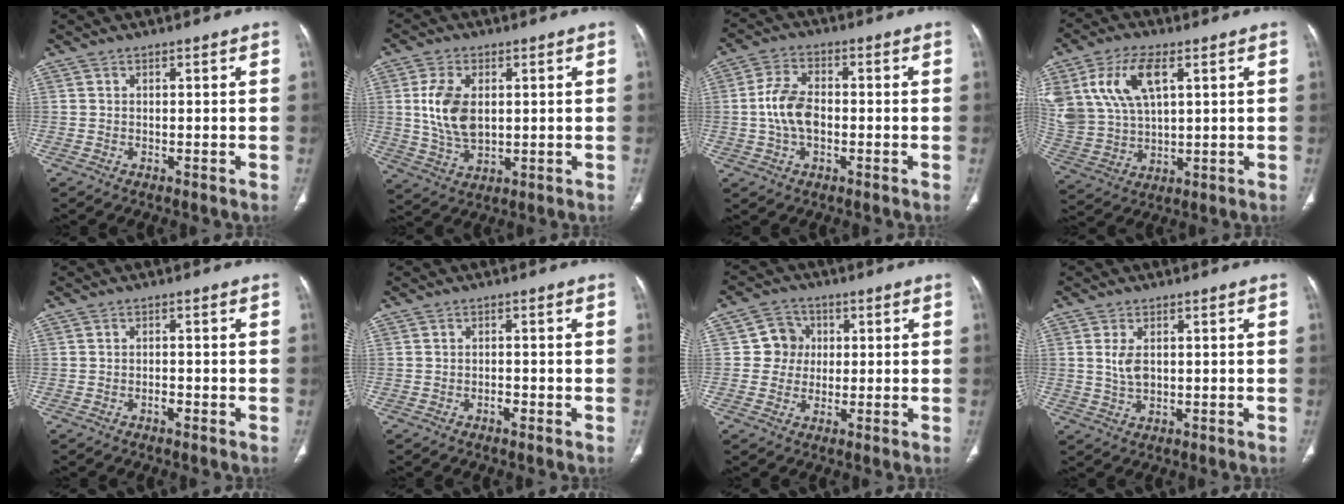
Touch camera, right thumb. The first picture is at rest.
{"total": 10.0, "force": [1.5, 6.0, 7.9], "torque": [-0.153, -0.010, 0.038]}
{"total": 8.2, "force": [-0.7, 5.1, 6.4], "torque": [-0.123, 0.016, -0.018]}
{"total": 15.9, "force": [6.1, 8.8, 11.8], "torque": [-0.242, -0.008, 0.129]}
{"total": 1.2, "force": [-0.8, 0.5, 0.8], "torque": [-0.013, 0.005, -0.013]}
{"total": 1.3, "force": [-0.8, 0.6, 0.8], "torque": [-0.014, 0.005, -0.014]}
{"total": 5.6, "force": [0.6, 5.4, 1.2], "torque": [0.016, 0.010, 0.003]}
{"total": 3.8, "force": [0.6, 2.3, 3.0], "torque": [-0.061, -0.004, 0.016]}